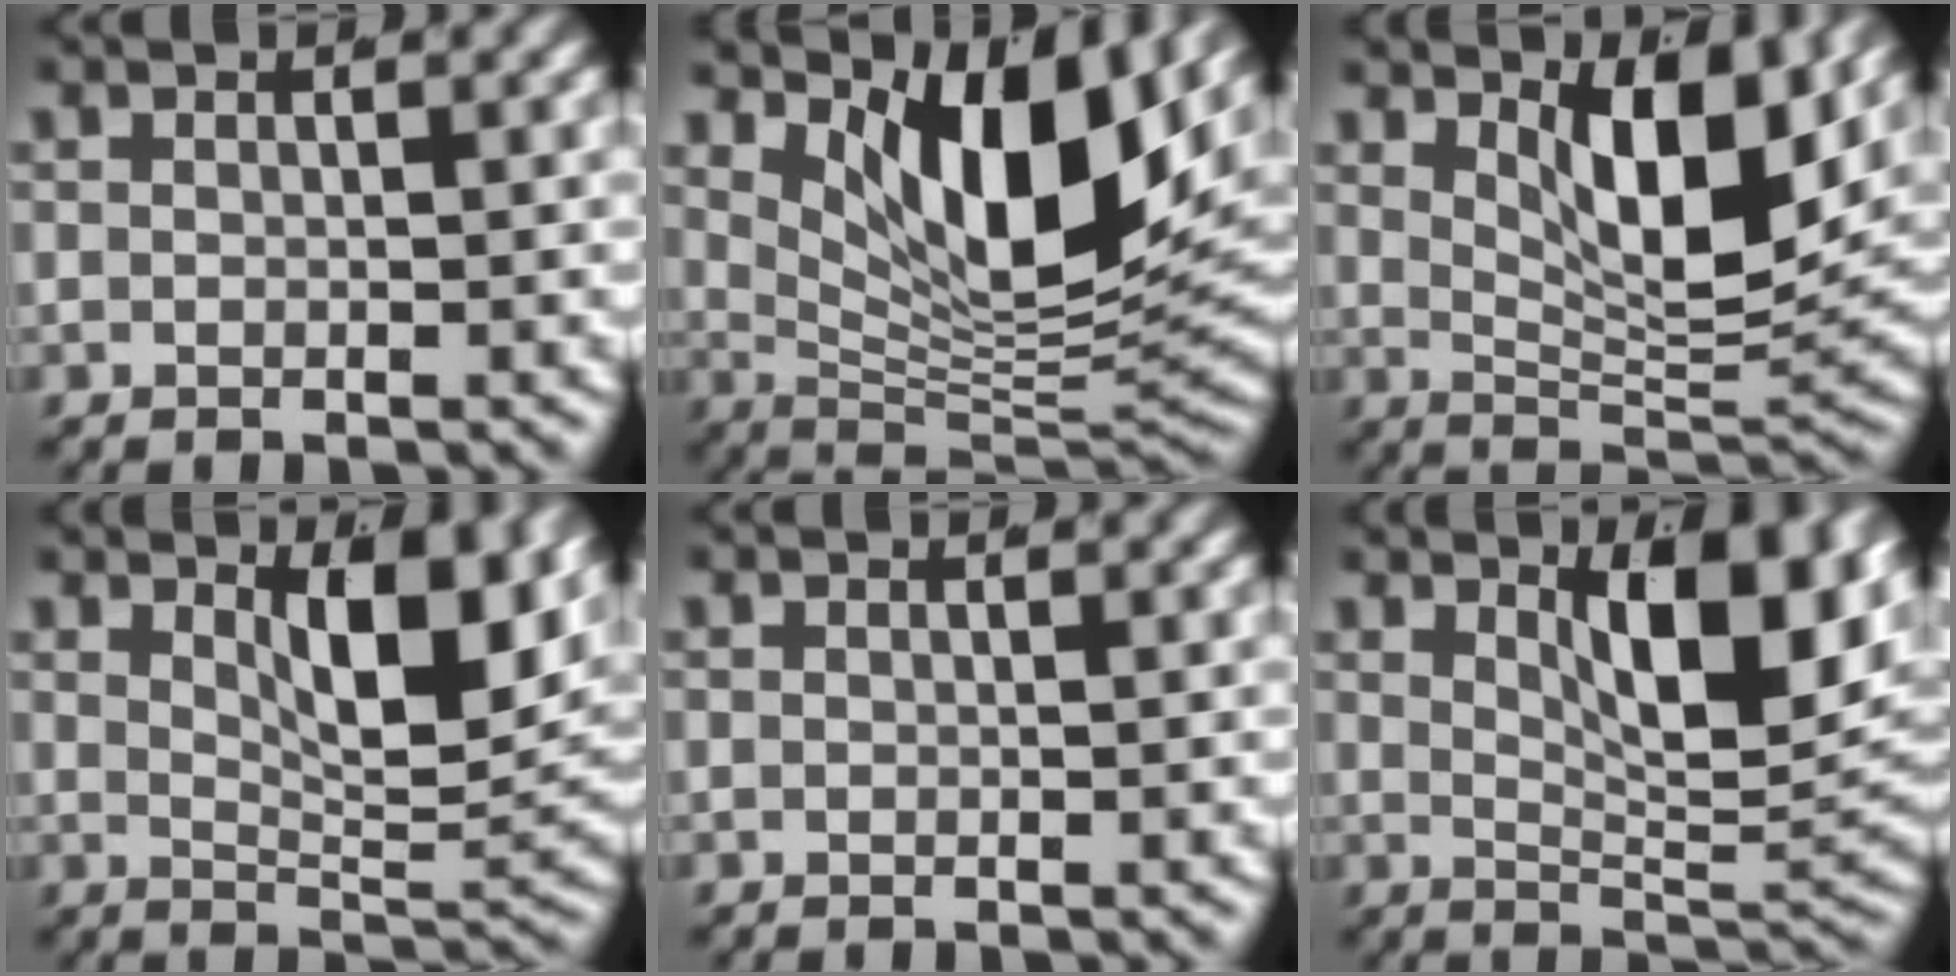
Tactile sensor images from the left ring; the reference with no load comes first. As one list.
[{"total": 12.7, "force": [4.8, 4.9, 10.7], "torque": [-0.160, 0.000, 0.079]}, {"total": 8.3, "force": [3.8, 2.5, 6.9], "torque": [-0.107, -0.017, 0.067]}, {"total": 6.9, "force": [3.4, 1.6, 5.7], "torque": [-0.081, -0.021, 0.062]}, {"total": 0.0}, {"total": 9.0, "force": [3.9, 2.5, 7.7], "torque": [-0.098, -0.010, 0.067]}]